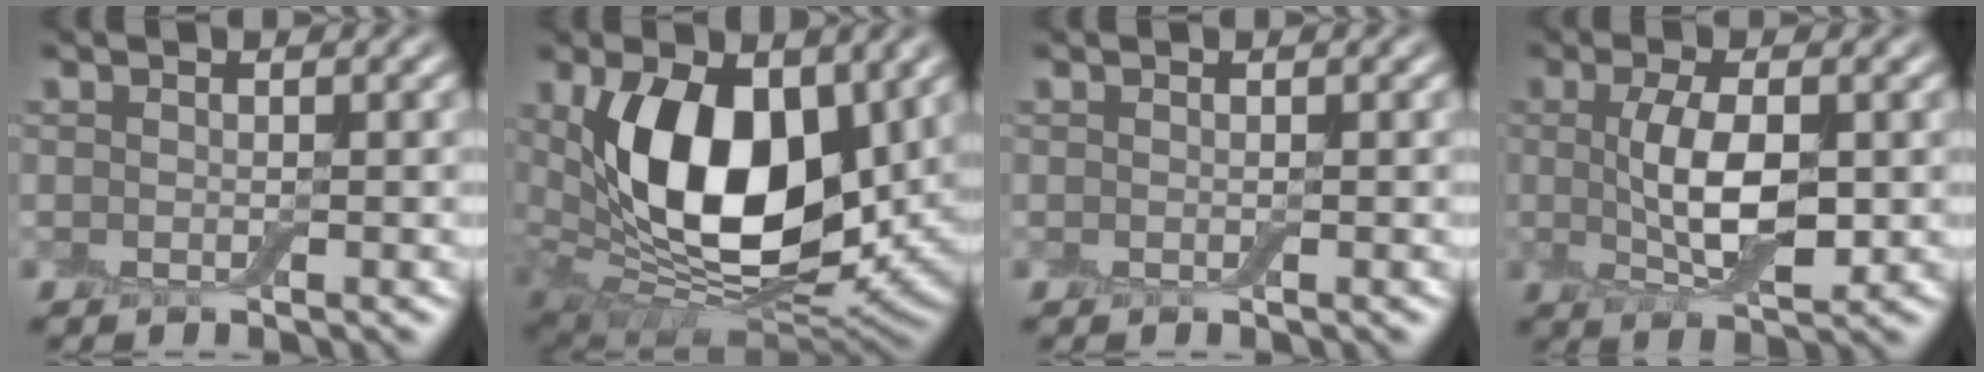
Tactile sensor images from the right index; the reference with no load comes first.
{"total": 12.7, "force": [2.7, 7.2, 10.1], "torque": [-0.161, -0.014, 0.046]}
{"total": 0.0}
{"total": 5.3, "force": [0.3, 2.2, 4.8], "torque": [-0.098, 0.003, 0.008]}